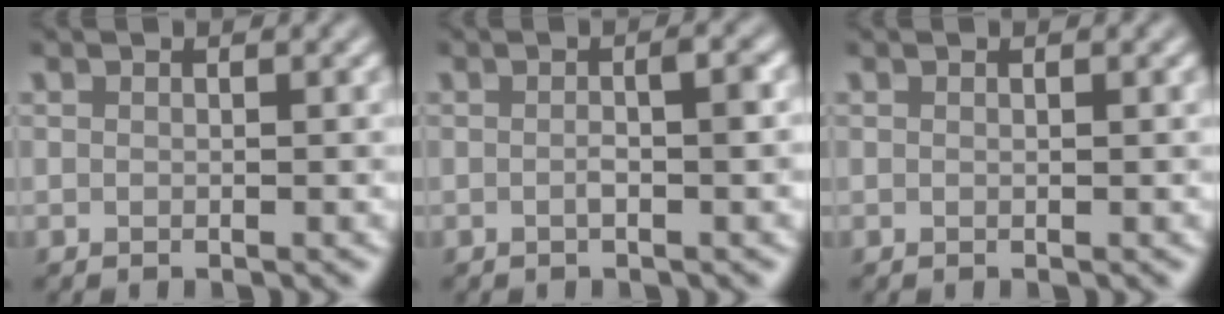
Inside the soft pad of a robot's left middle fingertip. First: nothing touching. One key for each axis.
{"total": 2.0, "fx": -0.2, "fy": 0.3, "fz": 1.9, "tx": -0.033, "ty": 0.004, "tz": -0.006}
{"total": 0.0}